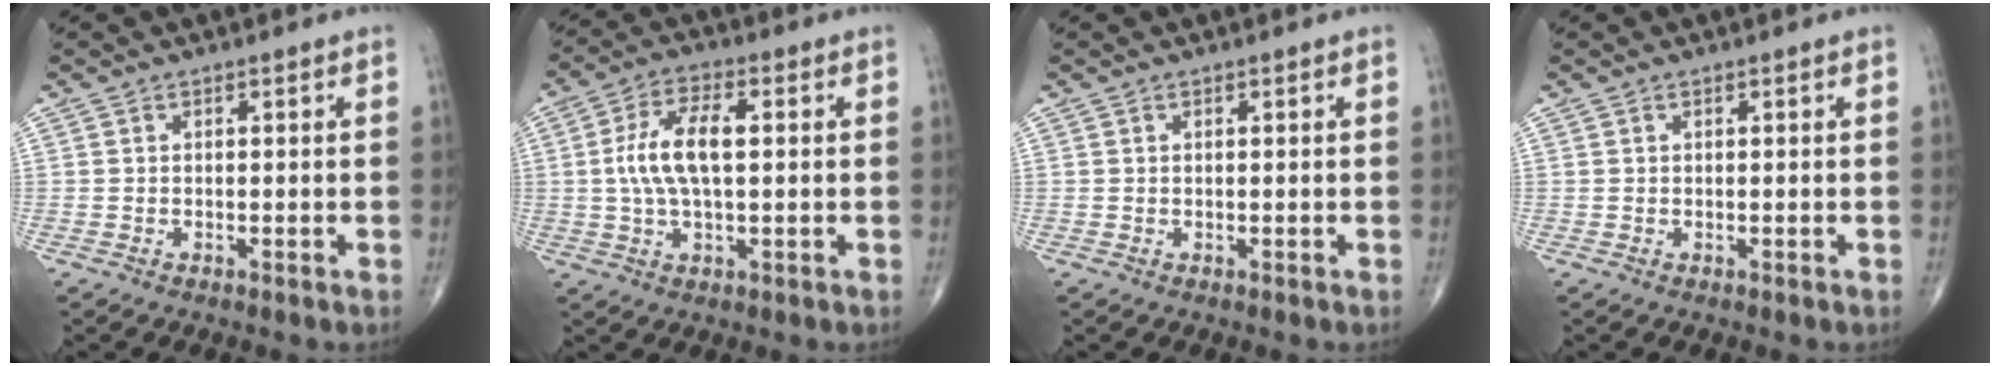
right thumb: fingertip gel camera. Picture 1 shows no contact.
{"total": 10.0, "force": [0.8, 4.4, 9.0], "torque": [-0.183, 0.015, 0.013]}
{"total": 0.0}
{"total": 0.0}